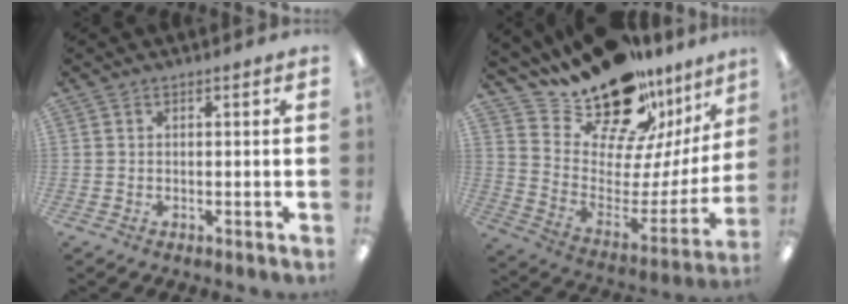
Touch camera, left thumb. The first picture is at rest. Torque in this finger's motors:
{"motor_torque": [0.42, 0.44, 1.51, -1.27, 0.10]}